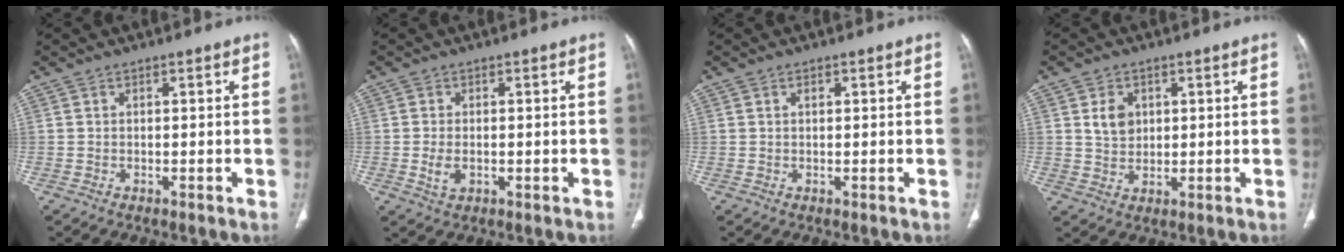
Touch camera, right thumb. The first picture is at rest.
{"total": 3.1, "force": [-0.3, 1.9, 2.4], "torque": [-0.050, -0.004, -0.004]}
{"total": 0.9, "force": [0.4, 0.4, 0.6], "torque": [-0.006, 0.000, 0.006]}
{"total": 4.6, "force": [1.5, 3.5, 2.6], "torque": [-0.028, -0.010, 0.030]}